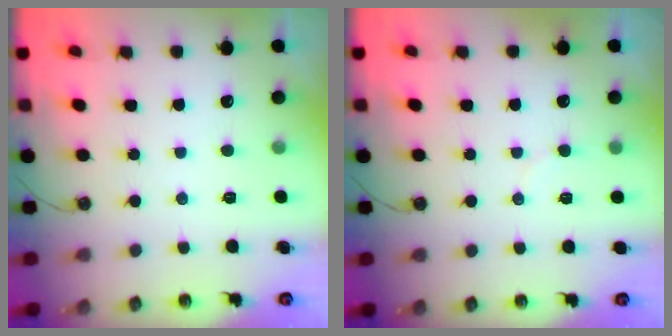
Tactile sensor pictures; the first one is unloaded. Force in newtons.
{"total": 3.2, "press": 3.2, "slide": 0.5}